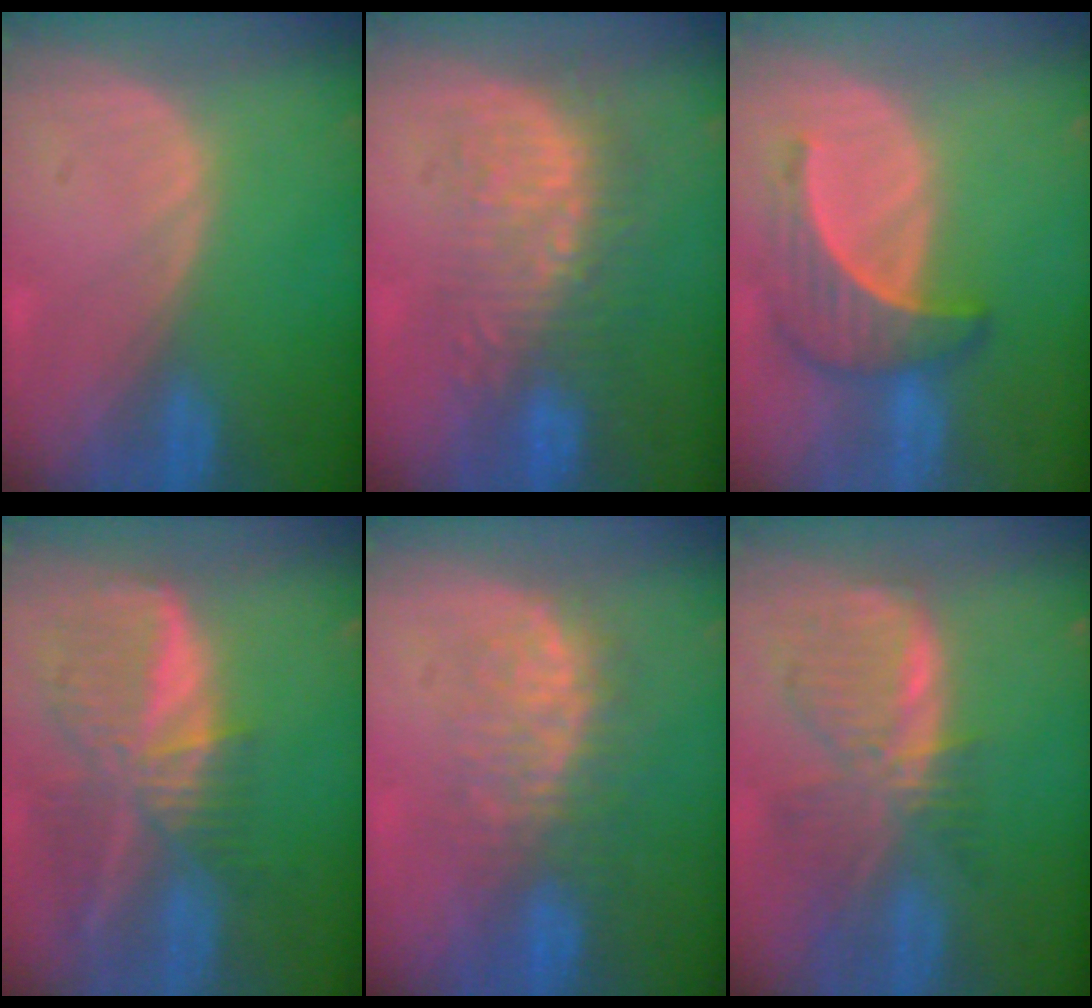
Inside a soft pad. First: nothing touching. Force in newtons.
{"total": 8.8, "press": 8.5, "slide": 2.5}
{"total": 6.4, "press": 6.4, "slide": 0.3}
{"total": 9.5, "press": 8.3, "slide": 4.7}
{"total": 7.8, "press": 7.5, "slide": 2.0}
{"total": 8.4, "press": 7.3, "slide": 4.0}